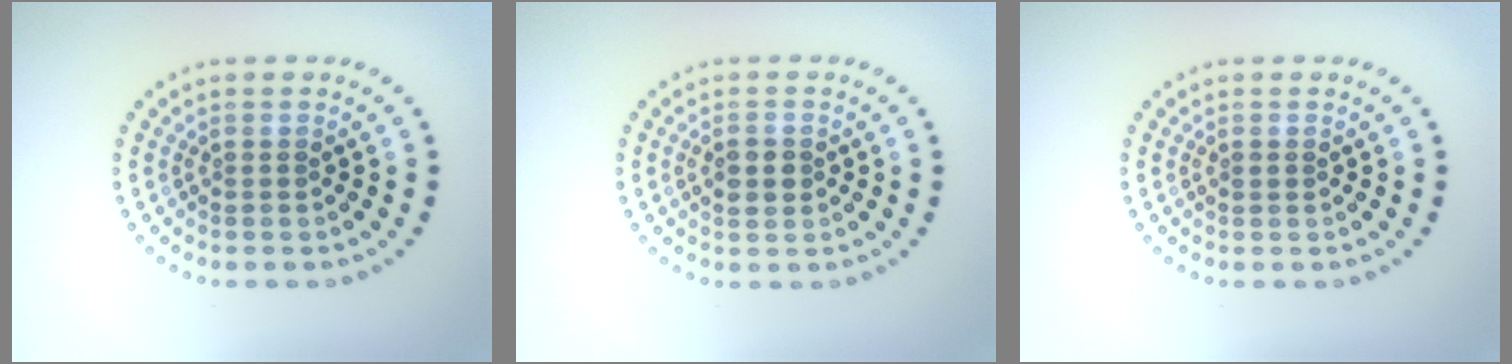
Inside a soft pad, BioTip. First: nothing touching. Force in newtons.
{"total": 2.3, "press": 2.3, "slide": 0.1}
{"total": 0.5, "press": 0.5, "slide": 0.0}